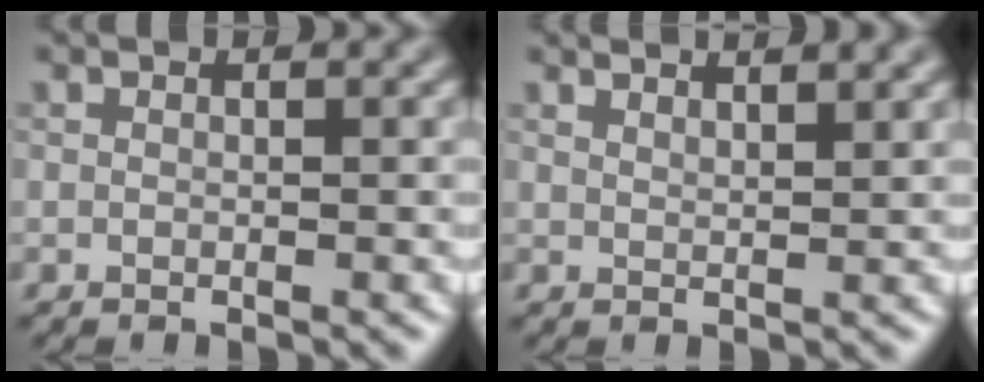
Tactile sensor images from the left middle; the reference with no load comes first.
{"total": 3.1, "force": [2.4, 1.1, 1.6], "torque": [0.004, 0.013, 0.010]}